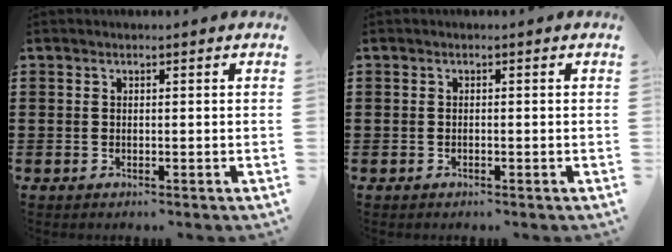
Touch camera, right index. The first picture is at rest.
{"total": 0.0}